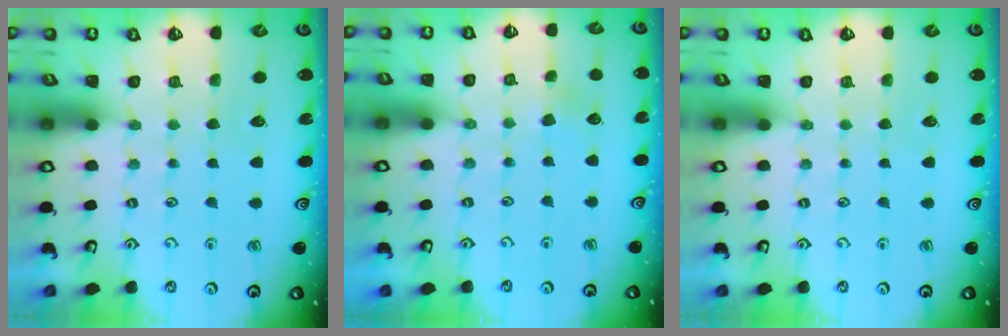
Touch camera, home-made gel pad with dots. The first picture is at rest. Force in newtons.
{"total": 2.9, "press": 2.8, "slide": 0.3}
{"total": 0.0}